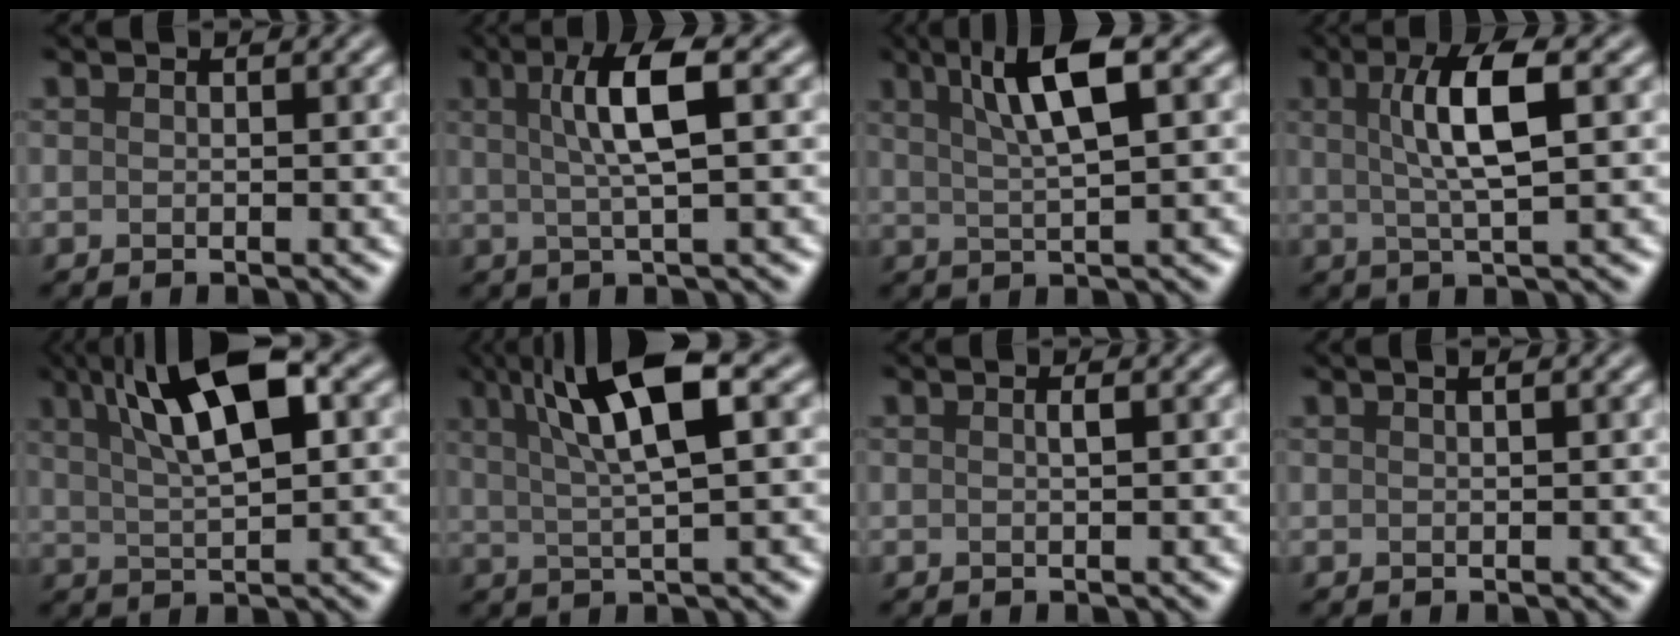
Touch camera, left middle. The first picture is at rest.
{"total": 4.9, "force": [0.8, 0.8, 4.8], "torque": [-0.086, 0.009, 0.020]}
{"total": 5.8, "force": [2.0, 1.1, 5.3], "torque": [-0.093, 0.010, 0.040]}
{"total": 5.2, "force": [0.7, 1.0, 5.0], "torque": [-0.094, 0.009, 0.021]}
{"total": 8.9, "force": [3.2, 2.8, 7.8], "torque": [-0.137, 0.021, 0.057]}
{"total": 8.2, "force": [2.8, 2.0, 7.5], "torque": [-0.121, 0.020, 0.052]}
{"total": 0.5, "force": [0.0, 0.1, 0.5], "torque": [-0.005, 0.001, 0.001]}
{"total": 2.2, "force": [1.1, 1.0, 1.6], "torque": [-0.006, 0.017, -0.007]}